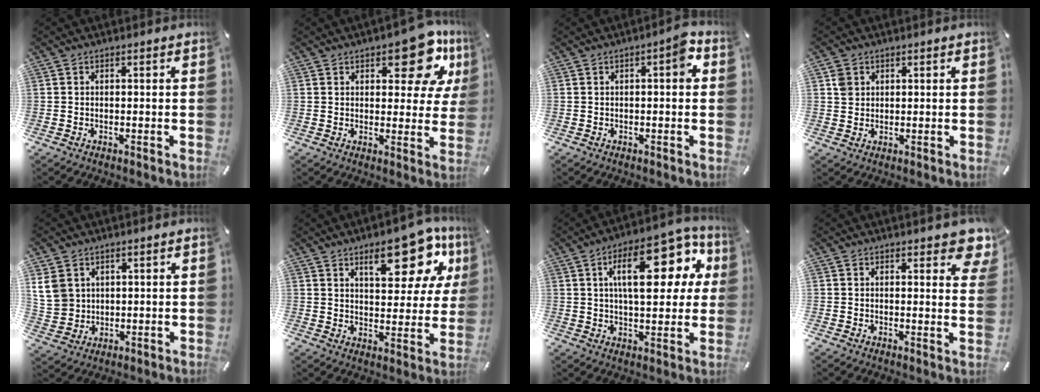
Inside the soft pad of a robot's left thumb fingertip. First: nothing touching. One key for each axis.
{"total": 12.4, "fx": 7.1, "fy": 6.1, "fz": 8.2, "tx": -0.084, "ty": -0.041, "tz": 0.117}
{"total": 4.9, "fx": 0.5, "fy": 1.8, "fz": 4.6, "tx": -0.055, "ty": 0.005, "tz": -0.002}
{"total": 2.9, "fx": 1.0, "fy": 2.8, "fz": 0.3, "tx": 0.005, "ty": -0.001, "tz": 0.014}
{"total": 7.4, "fx": 3.2, "fy": 6.5, "fz": 1.9, "tx": -0.062, "ty": -0.002, "tz": 0.063}
{"total": 17.1, "fx": 9.2, "fy": 8.1, "fz": 11.9, "tx": -0.143, "ty": -0.046, "tz": 0.147}
{"total": 20.9, "fx": 7.0, "fy": 9.6, "fz": 17.2, "tx": -0.248, "ty": -0.013, "tz": 0.107}
{"total": 4.8, "fx": 3.5, "fy": 2.3, "fz": 2.4, "tx": -0.016, "ty": -0.019, "tz": 0.056}